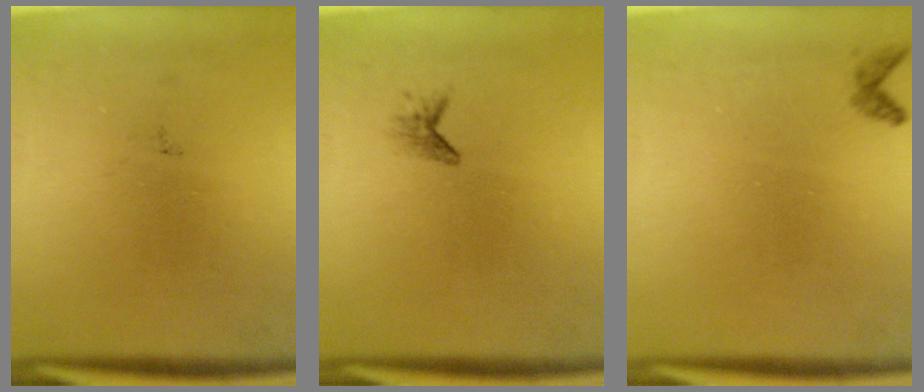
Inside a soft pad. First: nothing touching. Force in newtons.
{"total": 1.0}
{"total": 0.7}